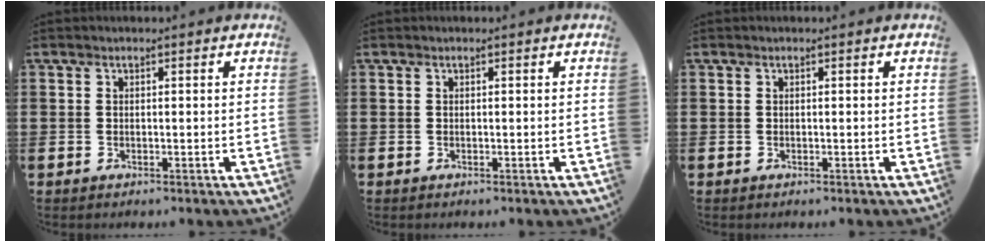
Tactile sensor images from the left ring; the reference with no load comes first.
{"total": 0.0}
{"total": 0.0}